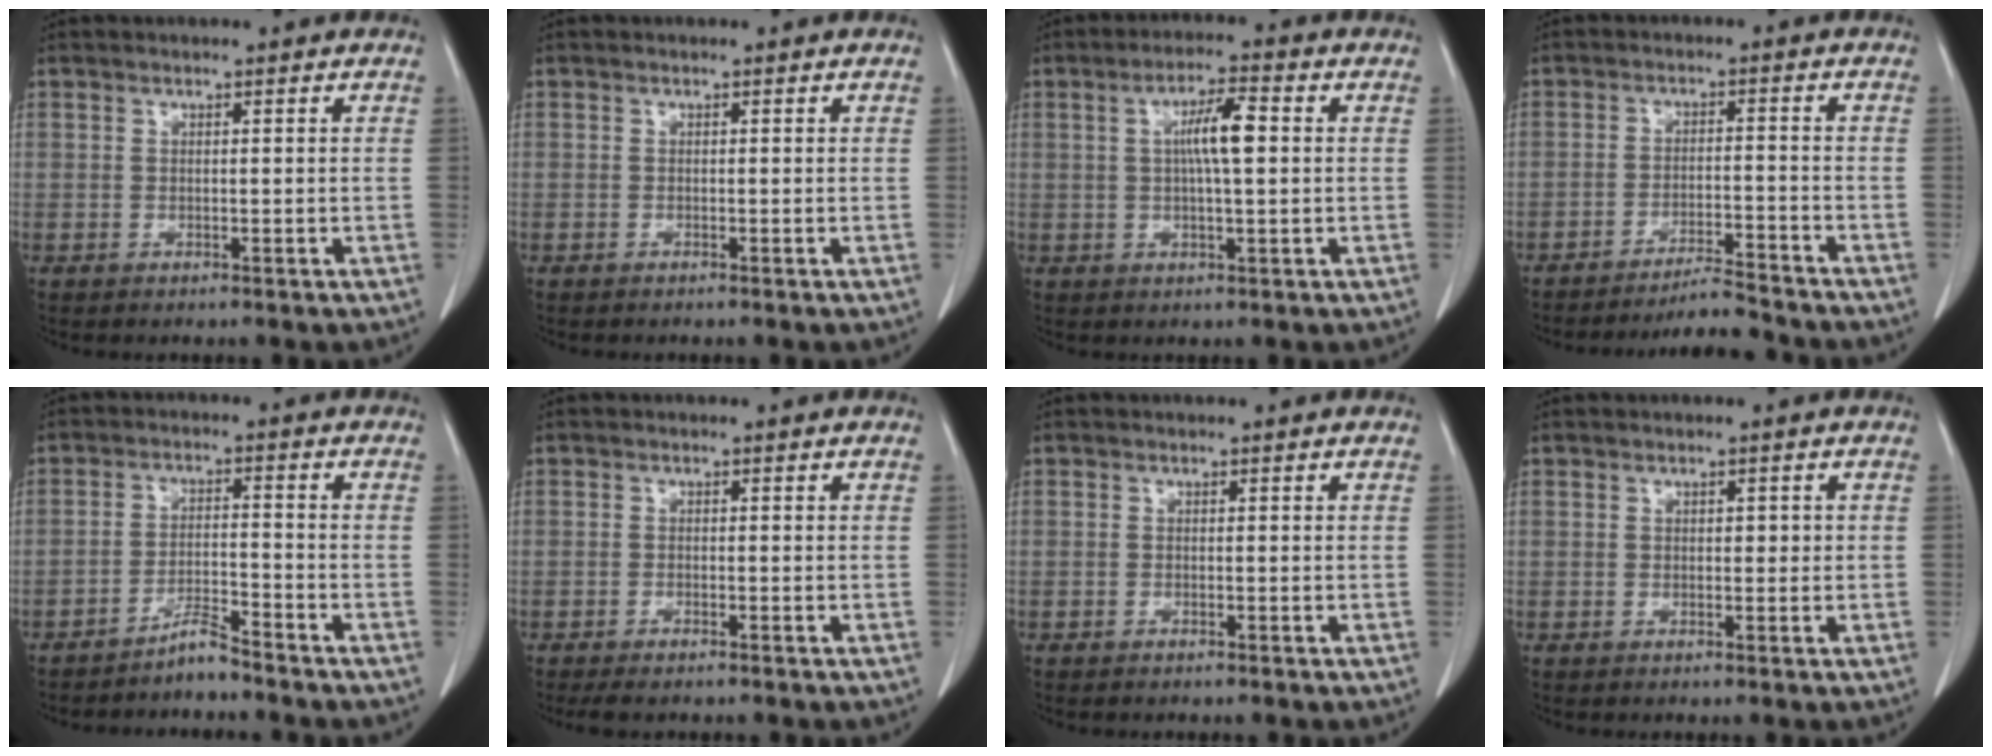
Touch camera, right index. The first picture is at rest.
{"total": 0.0}
{"total": 6.1, "force": [0.8, 0.8, 6.0], "torque": [-0.109, 0.009, 0.013]}
{"total": 8.1, "force": [-7.9, -0.7, 1.9], "torque": [-0.025, -0.008, -0.125]}
{"total": 3.7, "force": [-3.5, -0.1, 1.3], "torque": [-0.023, -0.010, -0.067]}
{"total": 2.8, "force": [-2.3, 0.4, 1.5], "torque": [-0.022, -0.006, -0.035]}
{"total": 0.0}
{"total": 1.3, "force": [0.2, 0.7, 1.0], "torque": [-0.012, 0.002, 0.002]}